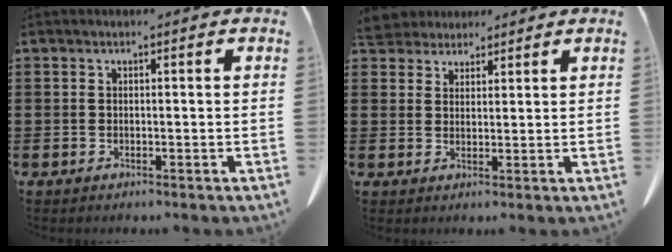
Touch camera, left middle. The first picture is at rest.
{"total": 3.6, "force": [3.4, 1.3, 0.1], "torque": [-0.016, -0.003, 0.065]}